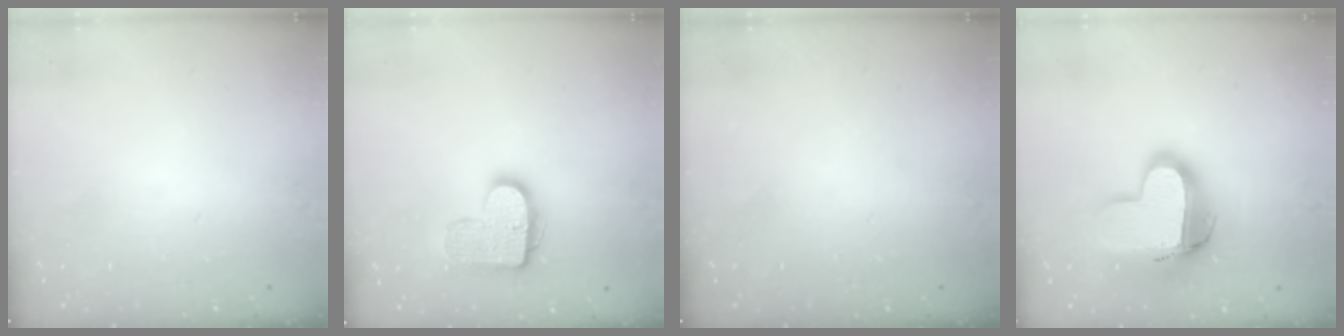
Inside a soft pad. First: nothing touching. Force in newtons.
{"total": 13.5, "press": 13.5, "slide": 0.6}
{"total": 0.0}
{"total": 16.3, "press": 16.2, "slide": 1.4}